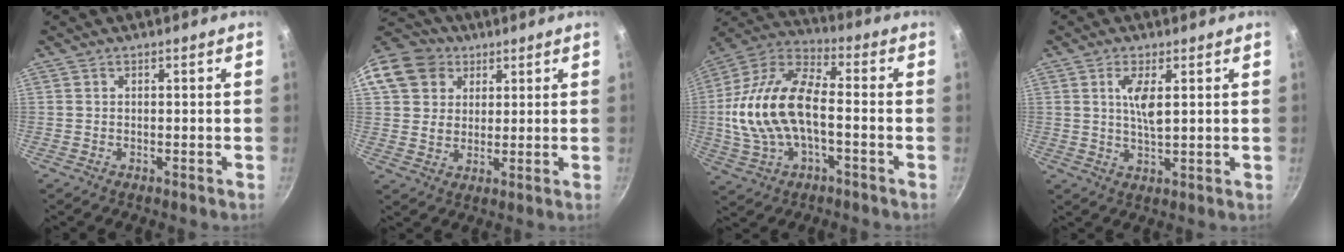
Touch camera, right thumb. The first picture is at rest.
{"total": 13.0, "force": [5.5, 10.6, 5.1], "torque": [-0.083, 0.009, 0.093]}
{"total": 18.9, "force": [-2.1, 9.7, 16.1], "torque": [-0.307, 0.040, -0.050]}
{"total": 5.4, "force": [1.6, 1.7, 4.9], "torque": [-0.093, -0.008, 0.032]}